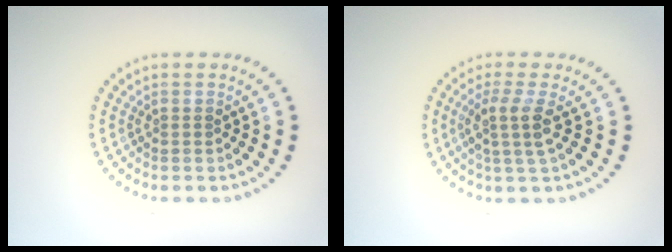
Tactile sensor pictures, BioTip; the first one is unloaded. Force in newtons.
{"total": 2.6, "press": 2.0, "slide": 1.7}